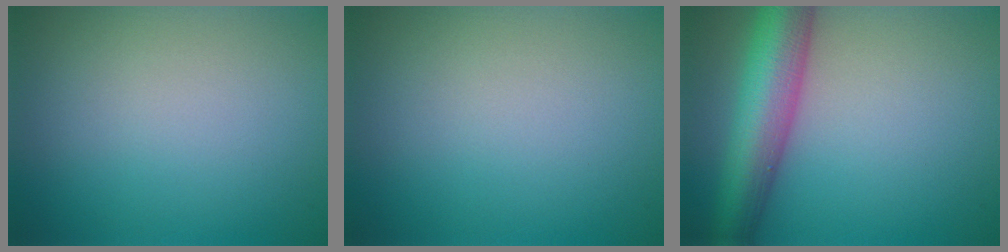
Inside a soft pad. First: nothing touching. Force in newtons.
{"total": 0.0}
{"total": 8.1, "press": 8.1, "slide": 0.3}